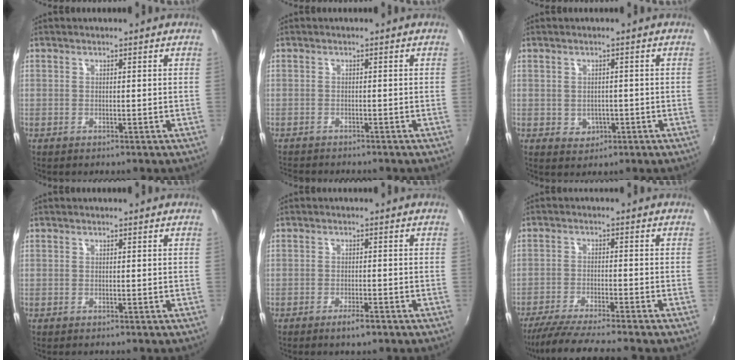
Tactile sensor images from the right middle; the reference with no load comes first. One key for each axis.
{"total": 3.9, "fx": -3.6, "fy": 0.6, "fz": 1.2, "tx": -0.033, "ty": -0.017, "tz": -0.059}
{"total": 3.0, "fx": -0.4, "fy": 2.7, "fz": 1.2, "tx": -0.022, "ty": 0.002, "tz": 0.003}
{"total": 0.0}
{"total": 2.6, "fx": -1.9, "fy": 0.4, "fz": 1.8, "tx": -0.040, "ty": -0.002, "tz": -0.033}
{"total": 10.3, "fx": -9.1, "fy": -0.8, "fz": 4.8, "tx": -0.109, "ty": -0.023, "tz": -0.154}